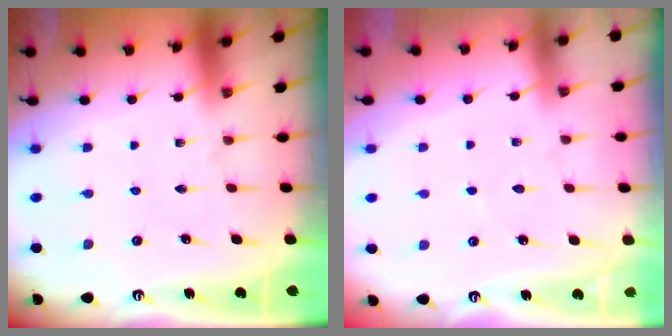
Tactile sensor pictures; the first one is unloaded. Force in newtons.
{"total": 2.3, "press": 2.3, "slide": 0.3}